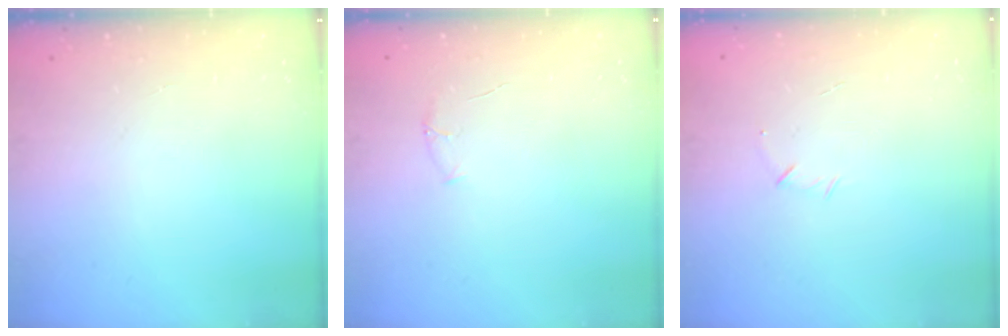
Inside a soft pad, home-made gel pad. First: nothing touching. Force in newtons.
{"total": 4.2, "press": 4.0, "slide": 1.3}
{"total": 3.5, "press": 3.4, "slide": 0.9}